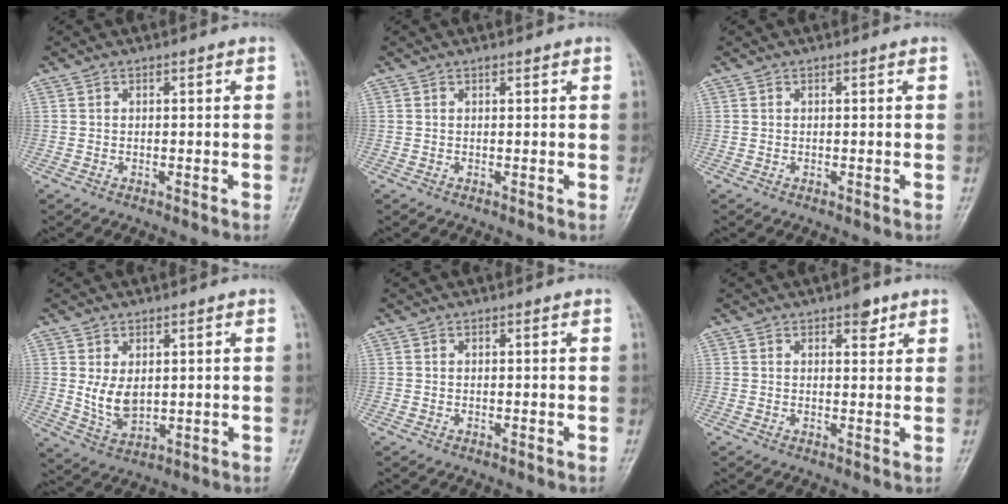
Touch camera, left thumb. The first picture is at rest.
{"total": 0.5, "force": [0.4, 0.2, 0.3], "torque": [-0.007, -0.003, 0.006]}
{"total": 0.0}
{"total": 5.9, "force": [1.1, 3.8, 4.4], "torque": [-0.067, -0.015, 0.035]}
{"total": 0.0}
{"total": 3.2, "force": [2.0, 1.6, 2.0], "torque": [-0.011, -0.008, 0.026]}